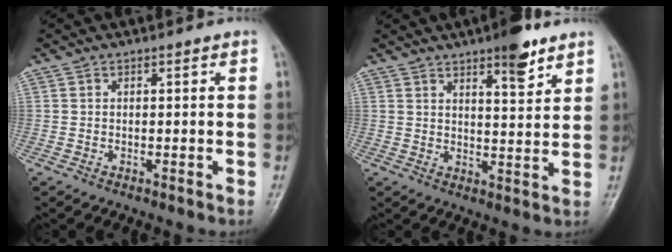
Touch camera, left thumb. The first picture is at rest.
{"total": 7.4, "force": [5.0, 2.0, 5.1], "torque": [-0.061, -0.031, 0.072]}